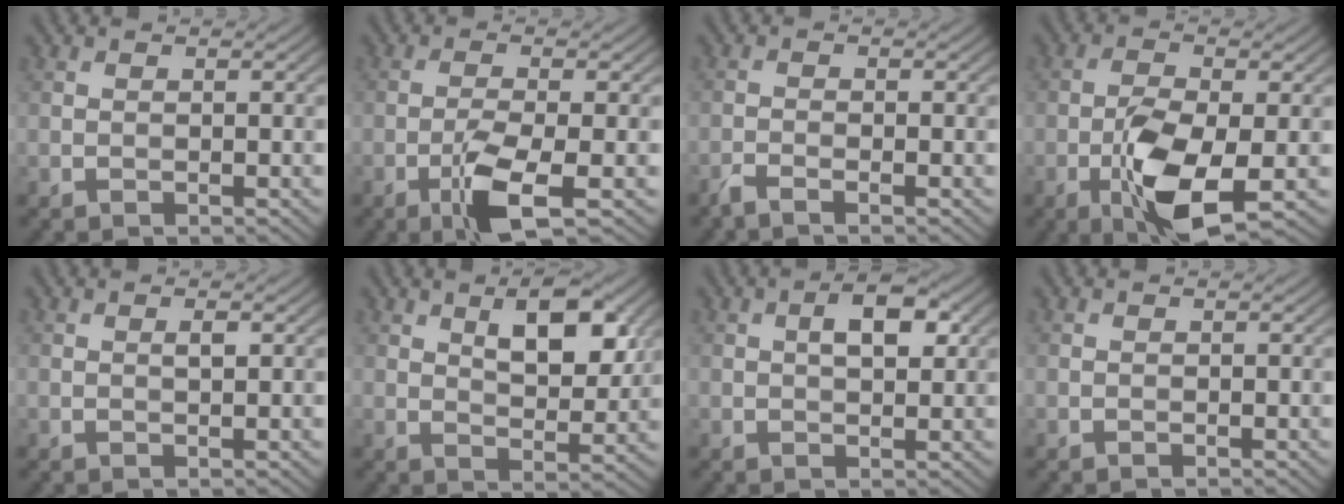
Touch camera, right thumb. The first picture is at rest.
{"total": 5.5, "force": [-2.4, 1.1, 4.8], "torque": [-0.098, 0.004, -0.049]}
{"total": 1.6, "force": [-1.3, 0.0, 1.0], "torque": [-0.020, -0.001, -0.035]}
{"total": 9.1, "force": [-3.2, 3.5, 7.8], "torque": [-0.152, -0.008, -0.060]}
{"total": 0.9, "force": [0.3, 0.2, 0.8], "torque": [-0.015, 0.000, 0.006]}
{"total": 8.1, "force": [3.4, 3.6, 6.4], "torque": [-0.102, 0.001, 0.059]}
{"total": 4.3, "force": [1.2, 2.0, 3.7], "torque": [-0.063, 0.006, 0.016]}
{"total": 0.0}